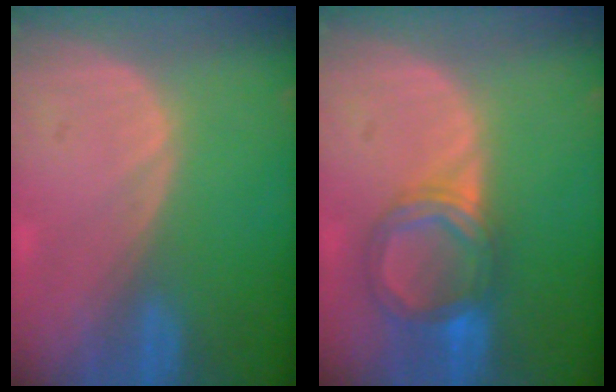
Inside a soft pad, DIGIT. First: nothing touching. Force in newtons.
{"total": 5.9, "press": 5.9, "slide": 0.8}